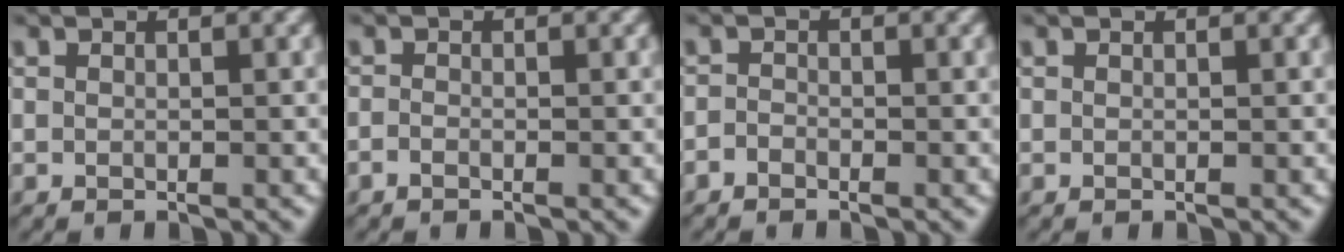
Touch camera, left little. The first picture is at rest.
{"total": 0.7, "force": [-0.5, 0.3, 0.4], "torque": [-0.010, 0.001, -0.011]}
{"total": 1.0, "force": [-0.8, 0.5, 0.3], "torque": [-0.005, -0.001, -0.018]}
{"total": 0.0}